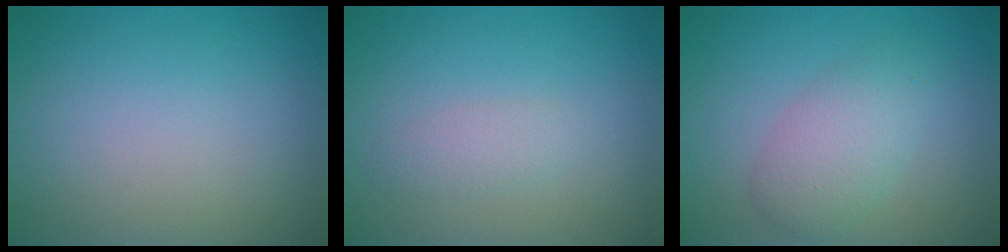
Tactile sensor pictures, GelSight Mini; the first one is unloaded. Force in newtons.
{"total": 1.4, "press": 1.4, "slide": 0.1}
{"total": 3.6, "press": 3.6, "slide": 0.0}